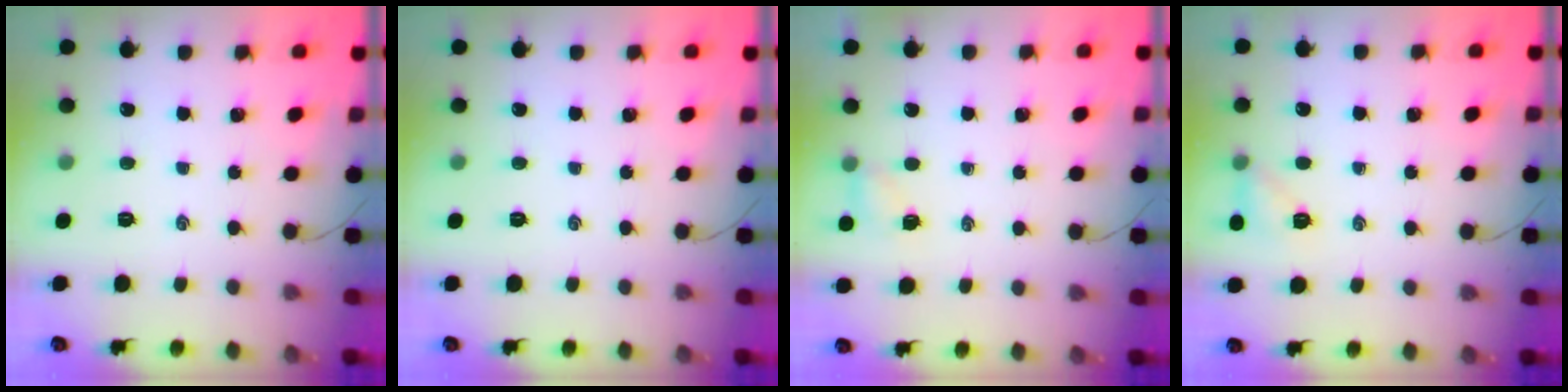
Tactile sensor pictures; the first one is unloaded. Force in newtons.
{"total": 0.0}
{"total": 2.7, "press": 2.5, "slide": 0.8}
{"total": 5.6, "press": 5.4, "slide": 1.7}